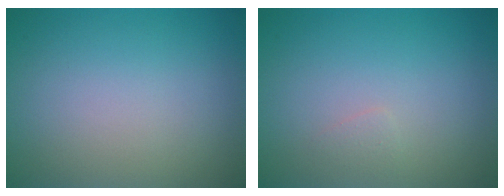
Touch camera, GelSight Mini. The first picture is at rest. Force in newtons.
{"total": 0.6, "press": 0.6, "slide": 0.1}